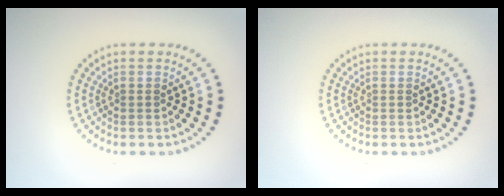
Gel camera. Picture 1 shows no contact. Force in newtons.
{"total": 0.0}